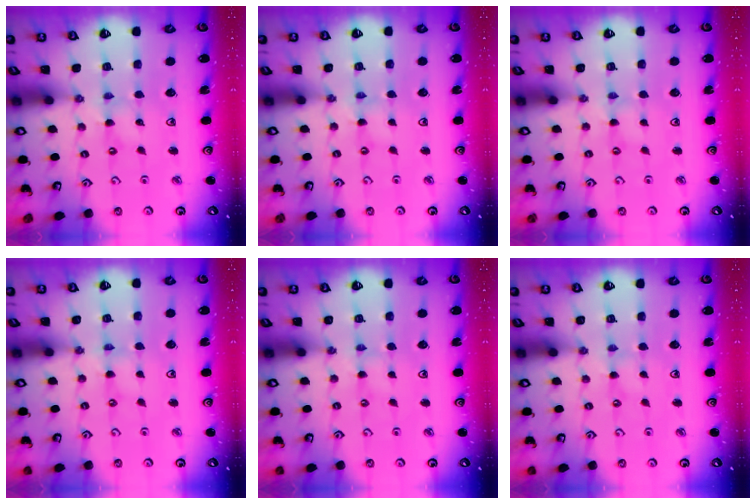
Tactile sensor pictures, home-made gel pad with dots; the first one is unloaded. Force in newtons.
{"total": 0.0}
{"total": 0.0}
{"total": 0.0}
{"total": 0.0}
{"total": 0.0}